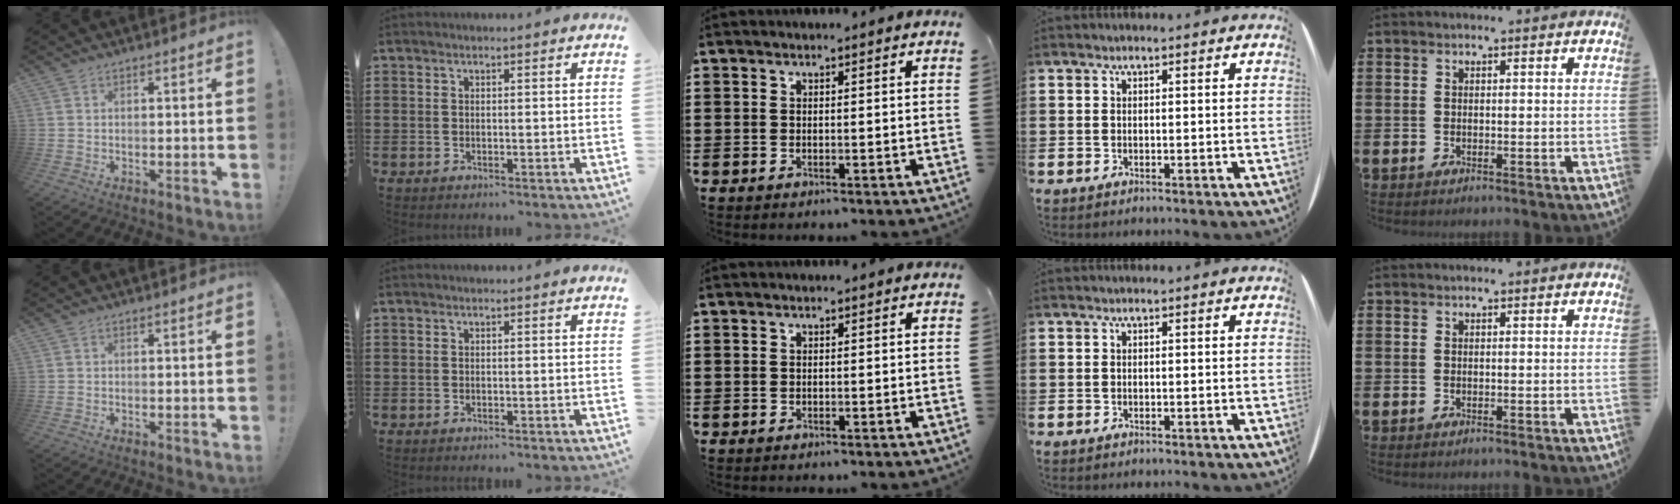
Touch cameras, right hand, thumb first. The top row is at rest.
{}